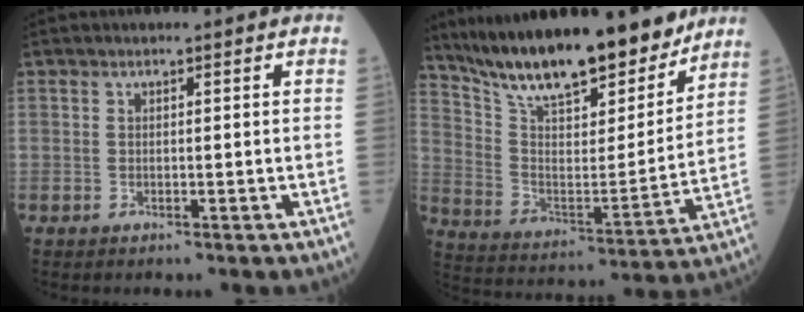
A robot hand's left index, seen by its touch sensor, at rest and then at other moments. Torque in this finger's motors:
{"motor_torque": [0.35, -0.56, 0.52, 0.10]}